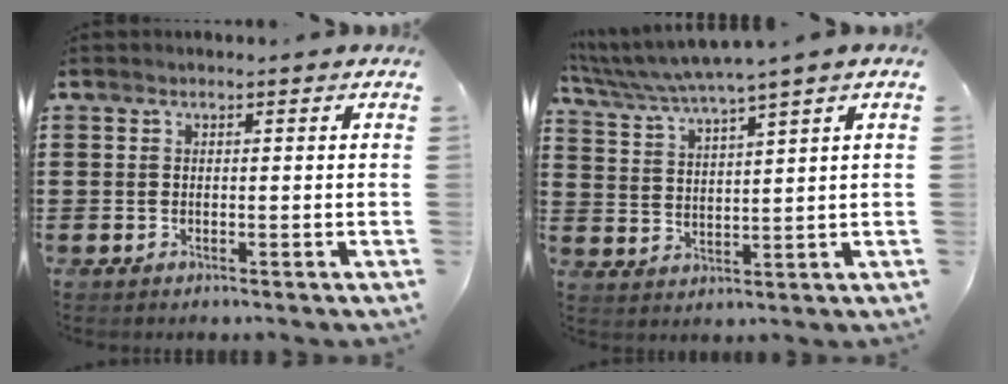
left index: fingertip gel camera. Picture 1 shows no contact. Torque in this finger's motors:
{"motor_torque": [2.06, -0.07, 0.84, 0.21]}